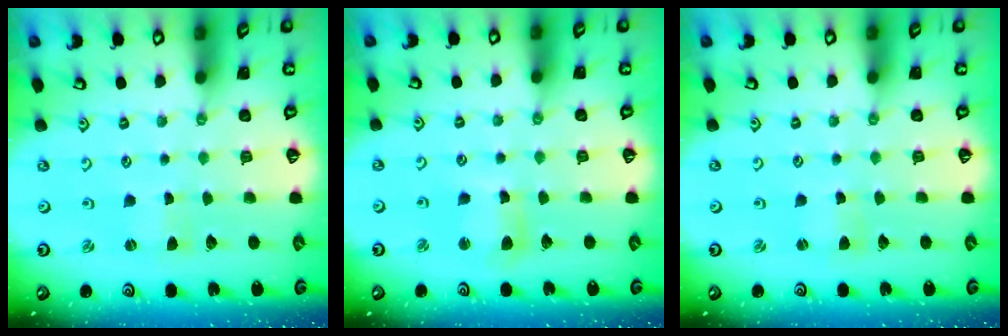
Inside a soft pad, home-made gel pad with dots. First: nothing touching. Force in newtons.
{"total": 6.0, "press": 5.9, "slide": 0.9}
{"total": 1.2, "press": 1.2, "slide": 0.1}